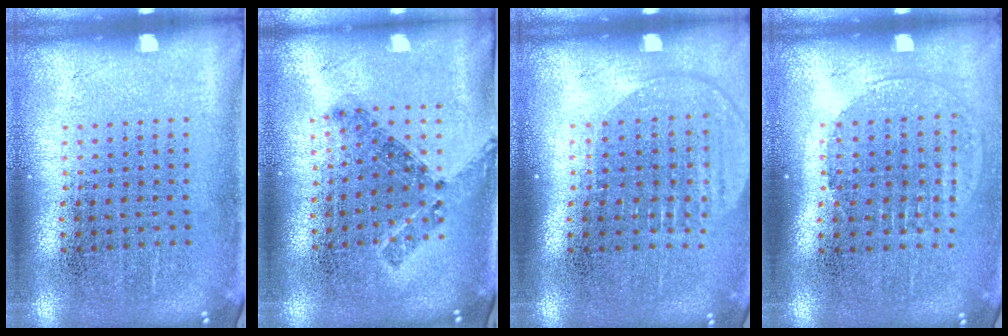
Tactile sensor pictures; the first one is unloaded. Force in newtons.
{"total": 0.9, "press": 0.8, "slide": 0.5}
{"total": 1.5, "press": 1.3, "slide": 0.8}
{"total": 1.3, "press": 1.2, "slide": 0.5}